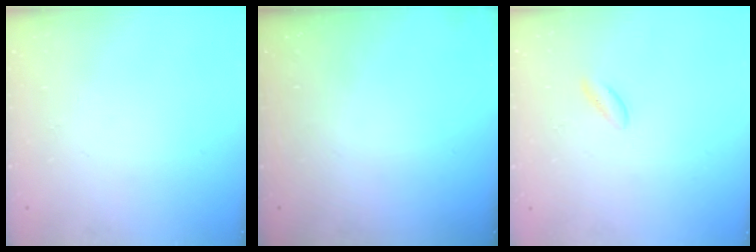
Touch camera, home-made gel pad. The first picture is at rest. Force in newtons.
{"total": 0.0}
{"total": 1.4, "press": 1.2, "slide": 0.6}